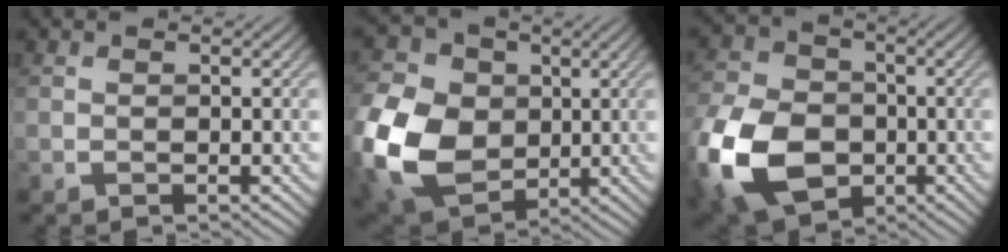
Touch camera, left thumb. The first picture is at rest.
{"total": 15.6, "force": [-1.8, 12.1, 9.8], "torque": [-0.277, -0.012, -0.040]}
{"total": 16.5, "force": [-5.6, 11.6, 10.3], "torque": [-0.278, -0.039, -0.112]}